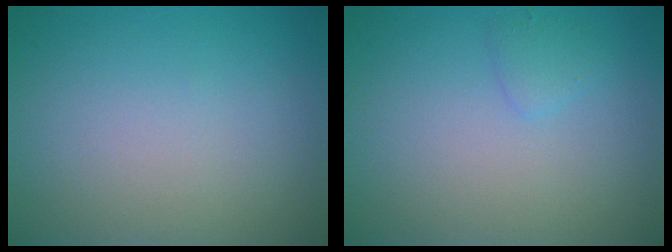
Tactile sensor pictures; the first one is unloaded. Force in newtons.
{"total": 1.0, "press": 1.0, "slide": 0.1}